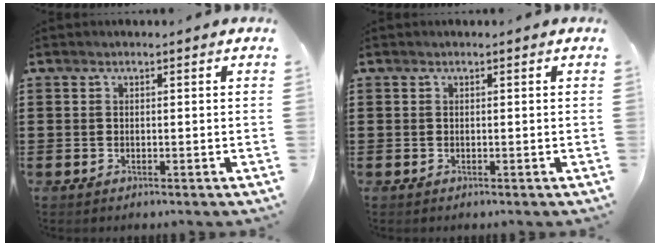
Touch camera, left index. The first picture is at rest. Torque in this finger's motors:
{"motor_torque": [0.00, 0.00, 0.00, 0.00]}